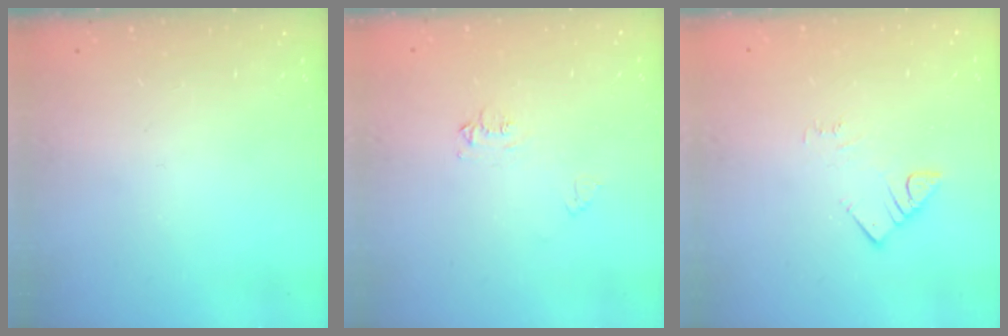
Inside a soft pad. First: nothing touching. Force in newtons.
{"total": 5.0, "press": 5.0, "slide": 0.6}
{"total": 2.8, "press": 2.8, "slide": 0.2}